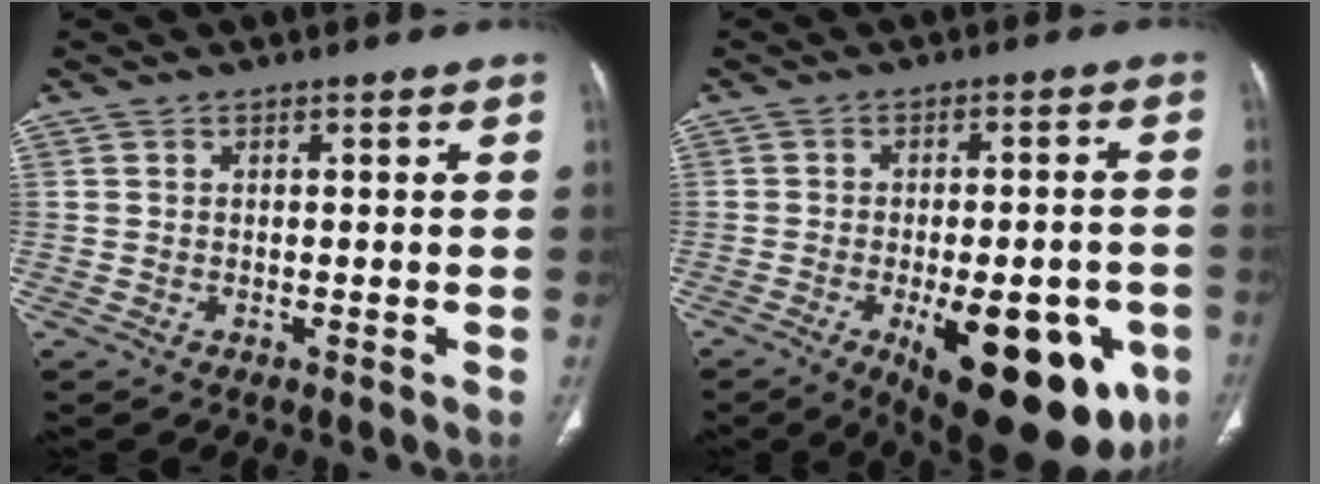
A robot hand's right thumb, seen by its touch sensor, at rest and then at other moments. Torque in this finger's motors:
{"motor_torque": [1.85, 2.75, 0.14, -0.12, 0.49]}